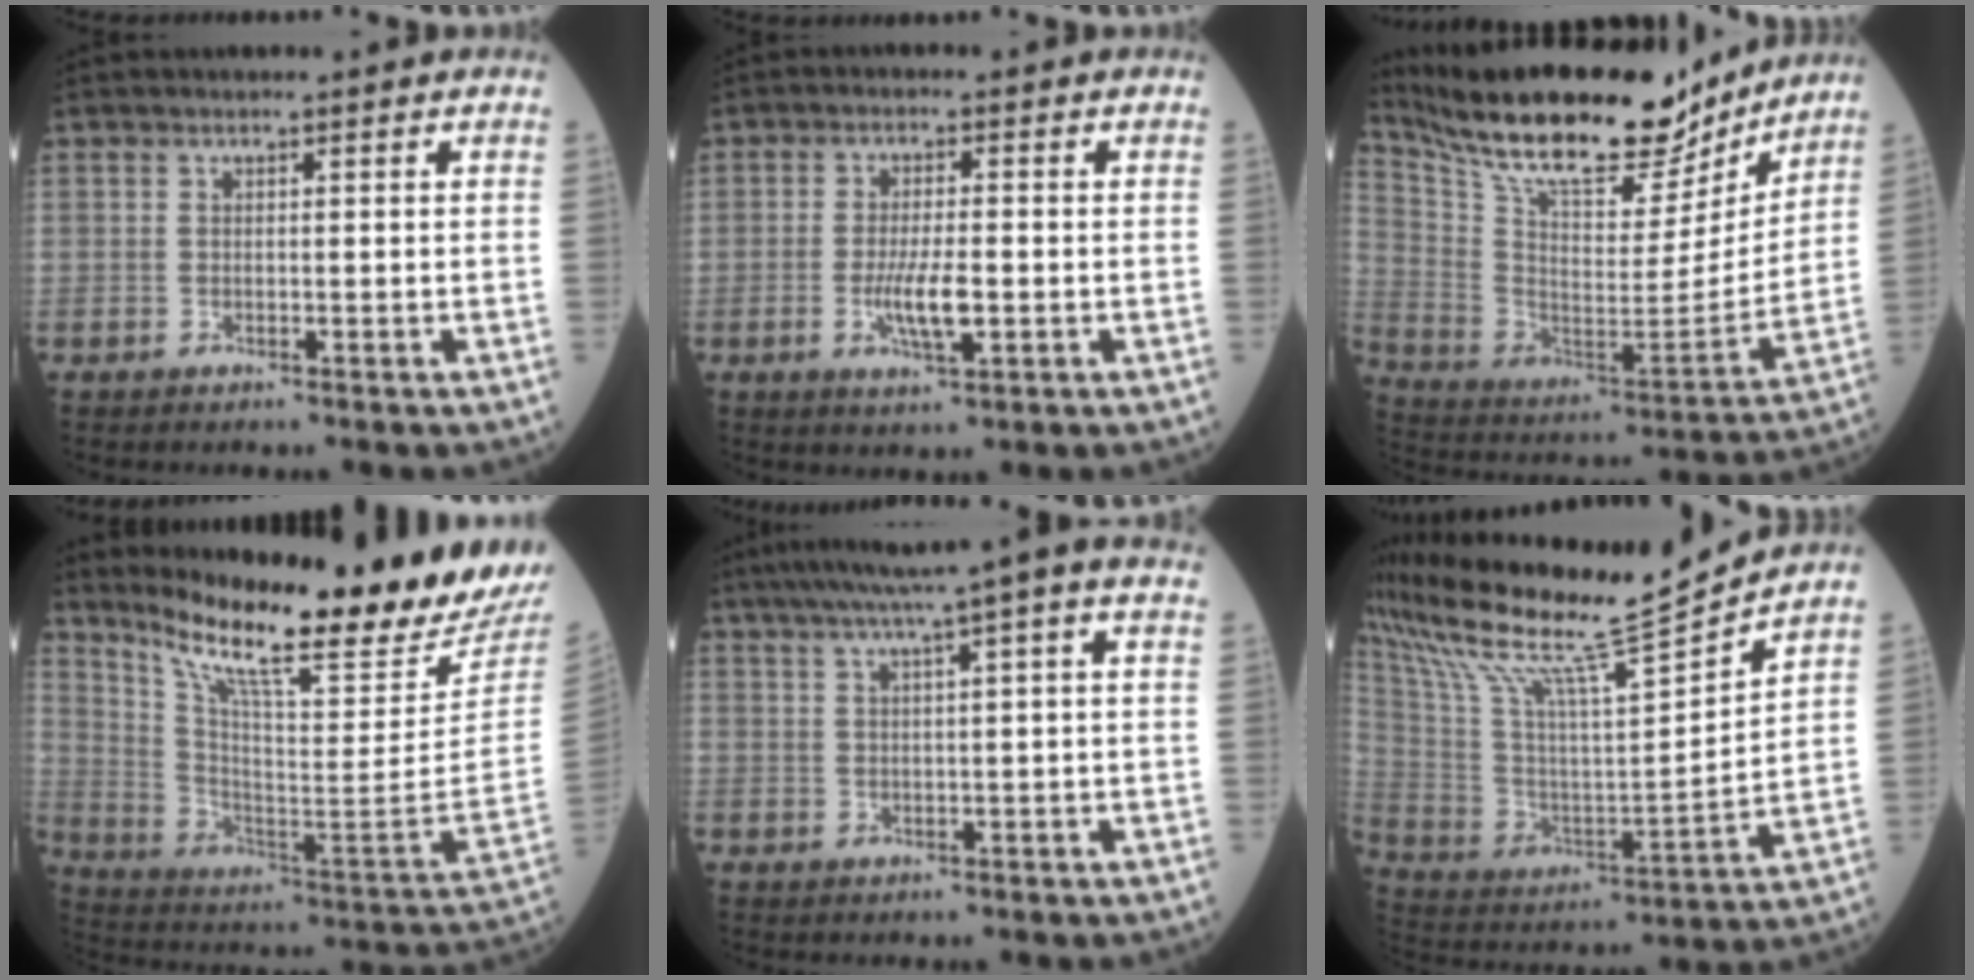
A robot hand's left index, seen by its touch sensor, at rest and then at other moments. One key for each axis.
{"total": 5.4, "fx": -1.3, "fy": 1.1, "fz": 5.1, "tx": -0.104, "ty": -0.007, "tz": -0.022}
{"total": 24.8, "fx": 21.2, "fy": 6.3, "fz": 11.2, "tx": -0.211, "ty": -0.006, "tz": 0.339}
{"total": 21.3, "fx": 18.9, "fy": -1.1, "fz": 9.8, "tx": -0.177, "ty": -0.102, "tz": 0.289}
{"total": 8.5, "fx": 5.7, "fy": -0.9, "fz": 6.3, "tx": -0.097, "ty": 0.035, "tz": 0.078}
{"total": 19.4, "fx": 17.3, "fy": -1.4, "fz": 8.7, "tx": -0.183, "ty": -0.033, "tz": 0.300}